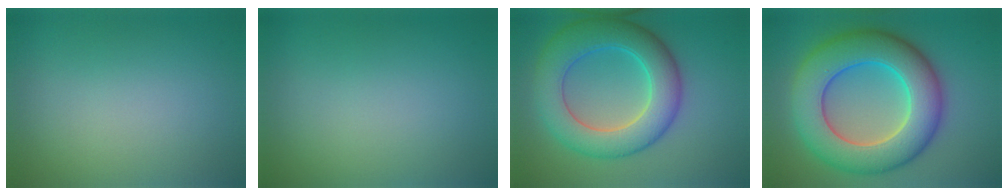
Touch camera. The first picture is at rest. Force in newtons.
{"total": 0.0}
{"total": 7.9, "press": 7.9, "slide": 0.2}
{"total": 11.0, "press": 11.0, "slide": 0.2}